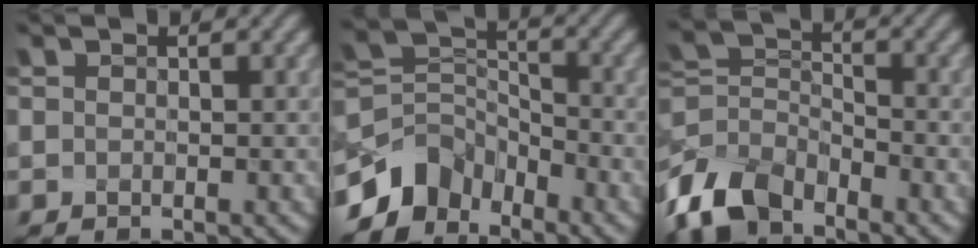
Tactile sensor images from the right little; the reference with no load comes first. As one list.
[{"total": 5.5, "force": [-4.2, 3.3, 1.2], "torque": [-0.008, 0.004, -0.086]}, {"total": 6.4, "force": [-4.9, 3.1, 2.7], "torque": [-0.060, -0.005, -0.106]}]